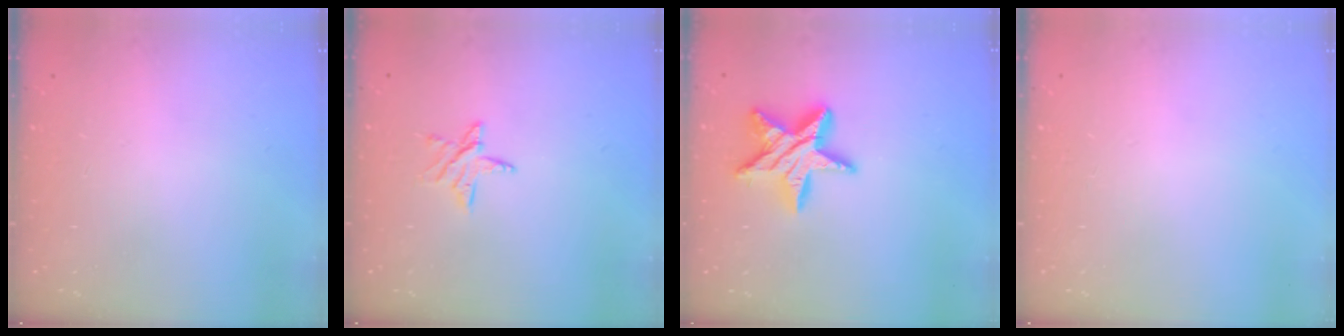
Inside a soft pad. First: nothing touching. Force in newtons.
{"total": 5.9, "press": 5.9, "slide": 0.4}
{"total": 14.4, "press": 14.4, "slide": 0.9}
{"total": 0.0}